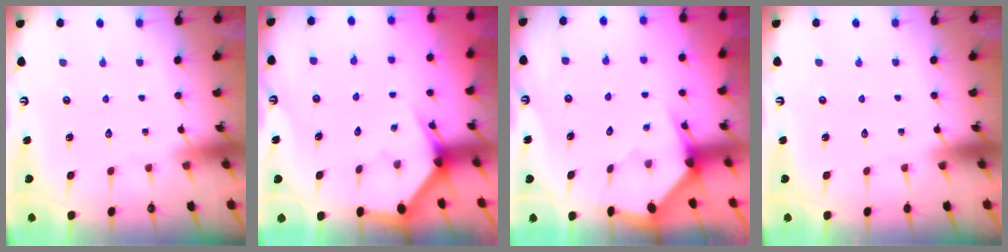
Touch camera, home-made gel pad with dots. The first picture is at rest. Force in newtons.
{"total": 3.1, "press": 3.1, "slide": 0.1}
{"total": 2.7, "press": 2.7, "slide": 0.2}
{"total": 0.0}